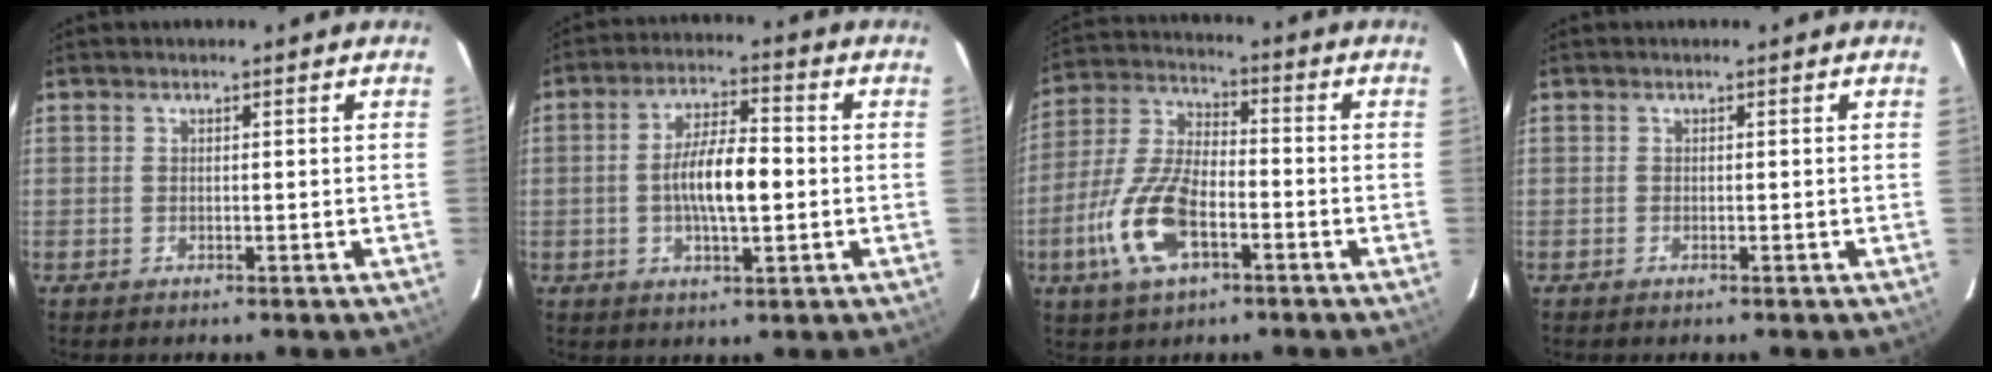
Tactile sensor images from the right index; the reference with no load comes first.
{"total": 9.2, "force": [-0.9, 2.8, 8.7], "torque": [-0.161, 0.006, -0.015]}
{"total": 13.9, "force": [-5.5, 6.2, 11.1], "torque": [-0.247, -0.002, -0.105]}
{"total": 0.0}